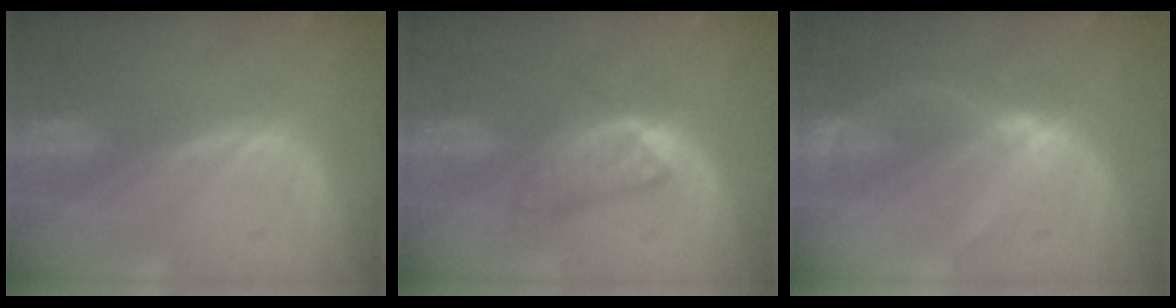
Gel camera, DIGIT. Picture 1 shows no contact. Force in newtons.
{"total": 6.0, "press": 5.1, "slide": 3.1}
{"total": 6.3, "press": 5.6, "slide": 2.8}